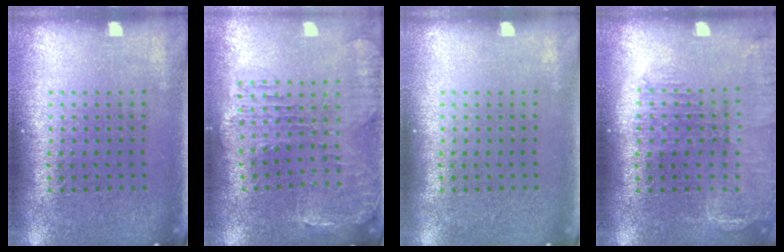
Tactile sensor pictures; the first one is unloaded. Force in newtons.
{"total": 1.4, "press": 1.4, "slide": 0.5}
{"total": 0.0}
{"total": 1.6, "press": 1.6, "slide": 0.4}